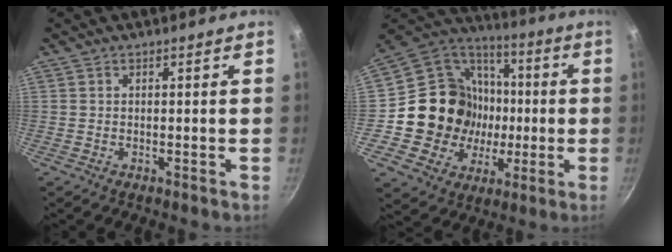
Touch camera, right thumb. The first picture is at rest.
{"total": 21.4, "force": [-0.9, 19.6, 8.6], "torque": [-0.120, 0.025, -0.002]}